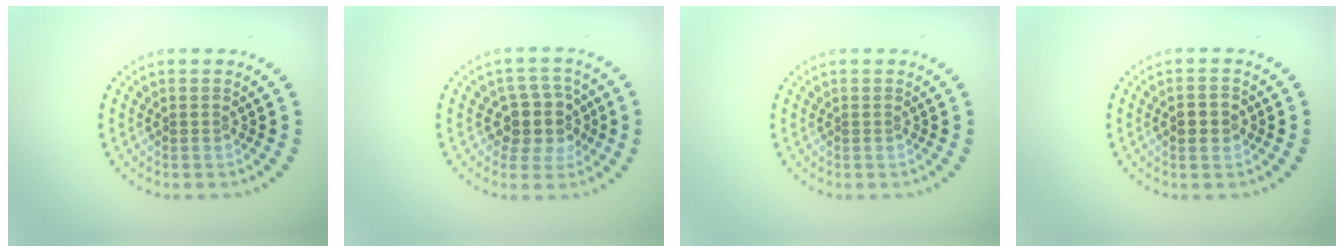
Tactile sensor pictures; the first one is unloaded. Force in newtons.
{"total": 3.8, "press": 3.2, "slide": 2.0}
{"total": 0.0}
{"total": 1.7, "press": 1.7, "slide": 0.1}